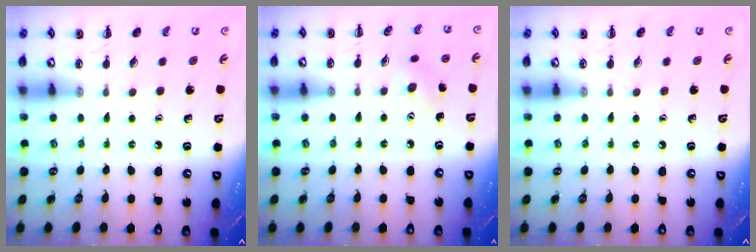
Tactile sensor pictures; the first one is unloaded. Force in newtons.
{"total": 4.6, "press": 4.4, "slide": 1.2}
{"total": 0.0}